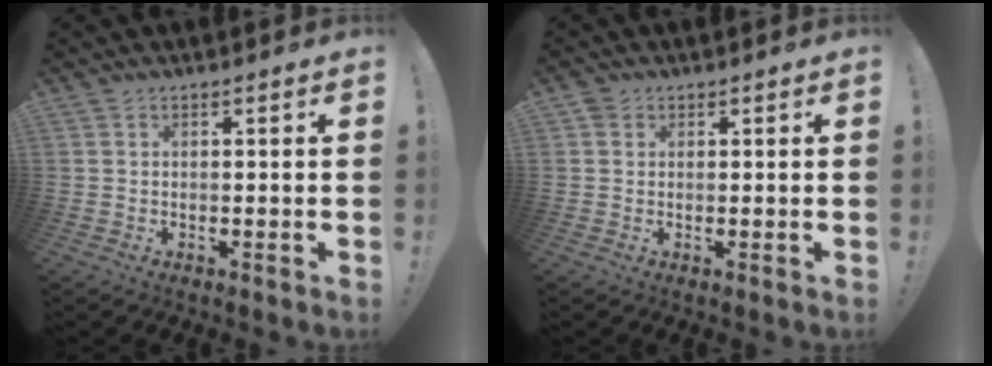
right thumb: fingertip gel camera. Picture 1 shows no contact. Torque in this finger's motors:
{"motor_torque": [0.25, 0.07, 0.36, -0.01, 0.09]}